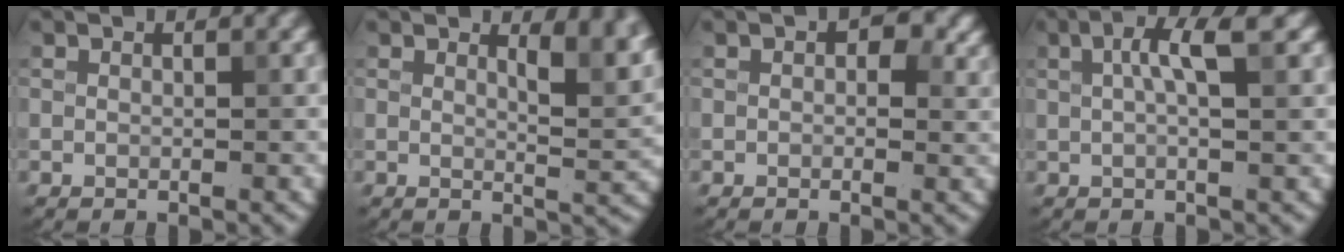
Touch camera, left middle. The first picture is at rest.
{"total": 4.4, "force": [2.5, 1.6, 3.3], "torque": [-0.032, -0.005, 0.034]}
{"total": 3.1, "force": [0.9, 2.0, 2.2], "torque": [-0.016, -0.002, 0.008]}
{"total": 3.7, "force": [1.1, 0.8, 3.5], "torque": [-0.059, 0.011, 0.015]}